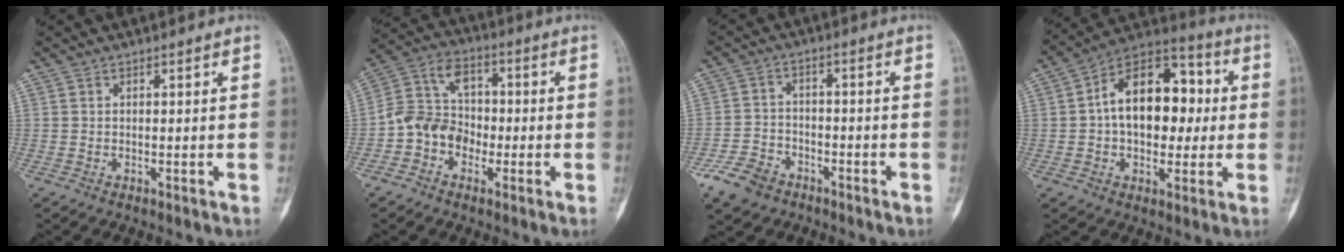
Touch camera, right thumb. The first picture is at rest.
{"total": 10.2, "force": [-2.8, 8.5, 4.9], "torque": [-0.072, 0.039, -0.066]}
{"total": 7.4, "force": [-4.8, 4.7, 2.9], "torque": [-0.049, 0.022, -0.091]}
{"total": 18.2, "force": [1.4, 11.7, 13.9], "torque": [-0.174, 0.035, 0.016]}